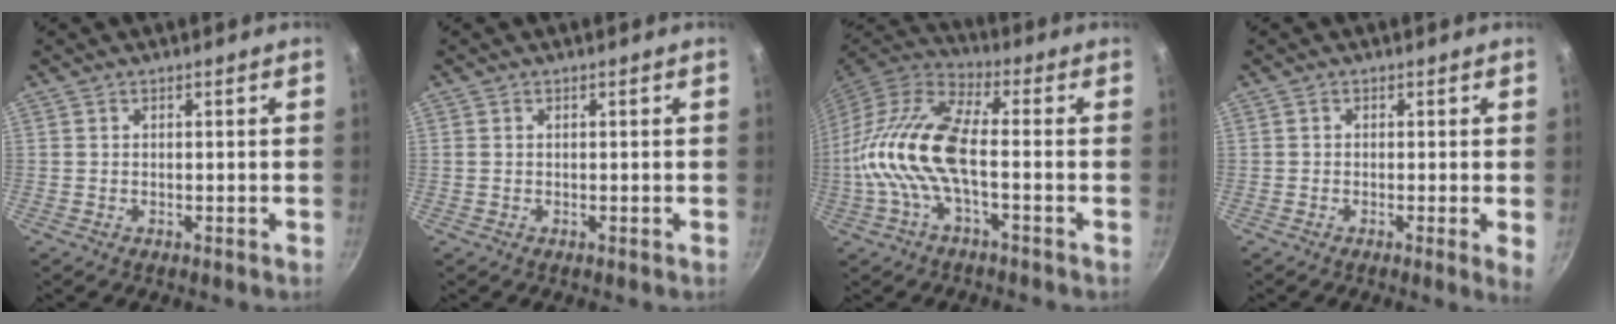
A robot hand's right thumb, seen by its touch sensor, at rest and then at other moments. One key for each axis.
{"total": 0.0}
{"total": 15.5, "fx": -2.3, "fy": 6.2, "fz": 14.0, "tx": -0.285, "ty": 0.033, "tz": -0.061}
{"total": 2.5, "fx": -0.2, "fy": 0.3, "fz": 2.5, "tx": -0.037, "ty": -0.008, "tz": -0.008}